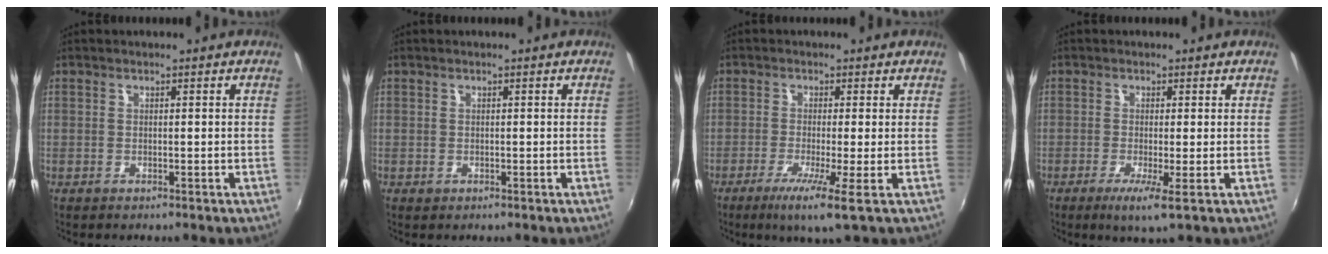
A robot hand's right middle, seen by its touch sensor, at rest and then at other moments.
{"total": 0.0}
{"total": 6.1, "force": [-2.4, -0.8, 5.5], "torque": [-0.120, -0.018, -0.048]}
{"total": 3.8, "force": [-1.4, -0.4, 3.5], "torque": [-0.076, -0.012, -0.028]}